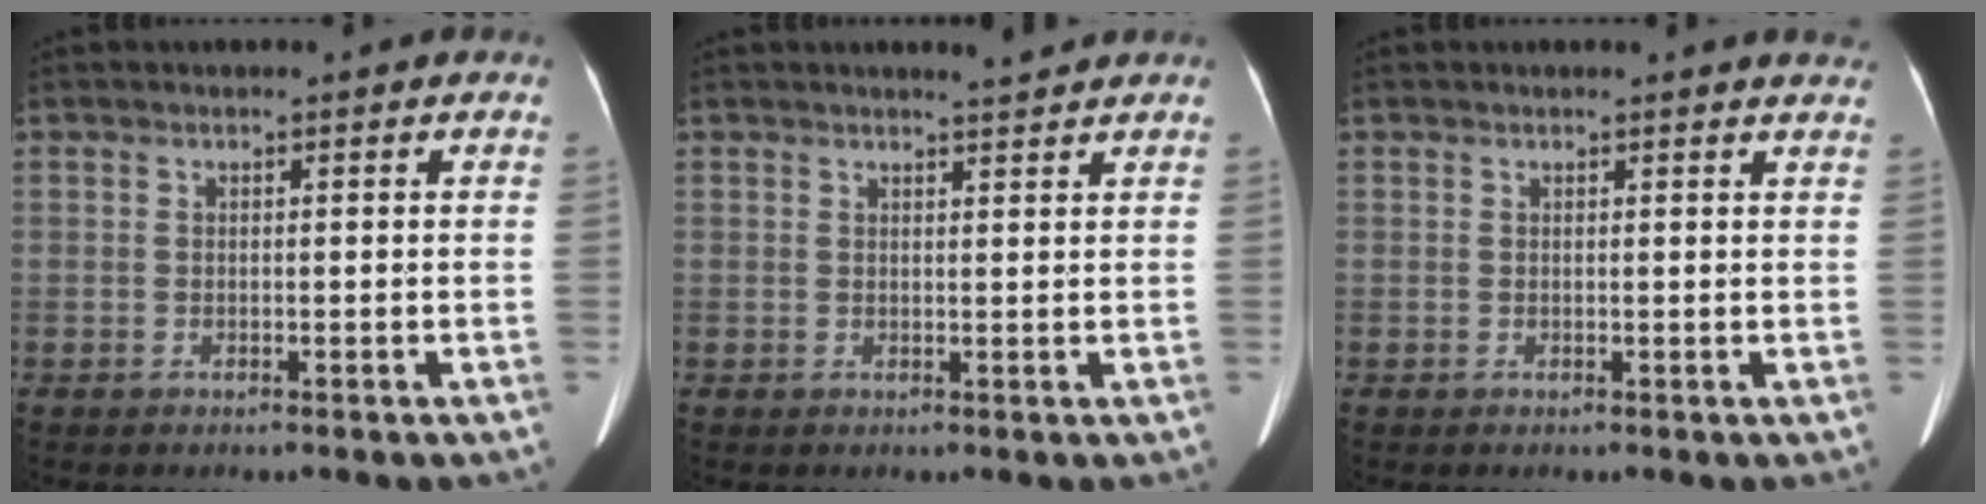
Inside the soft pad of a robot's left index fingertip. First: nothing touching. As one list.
[{"total": 2.0, "force": [1.9, -0.2, 0.5], "torque": [-0.011, -0.005, 0.030]}, {"total": 3.5, "force": [3.3, 0.3, 0.8], "torque": [-0.011, -0.008, 0.016]}]